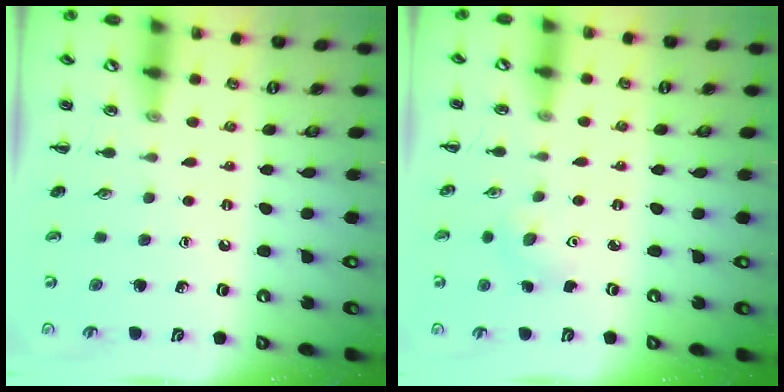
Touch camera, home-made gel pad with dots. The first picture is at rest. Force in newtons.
{"total": 4.7, "press": 4.5, "slide": 1.3}